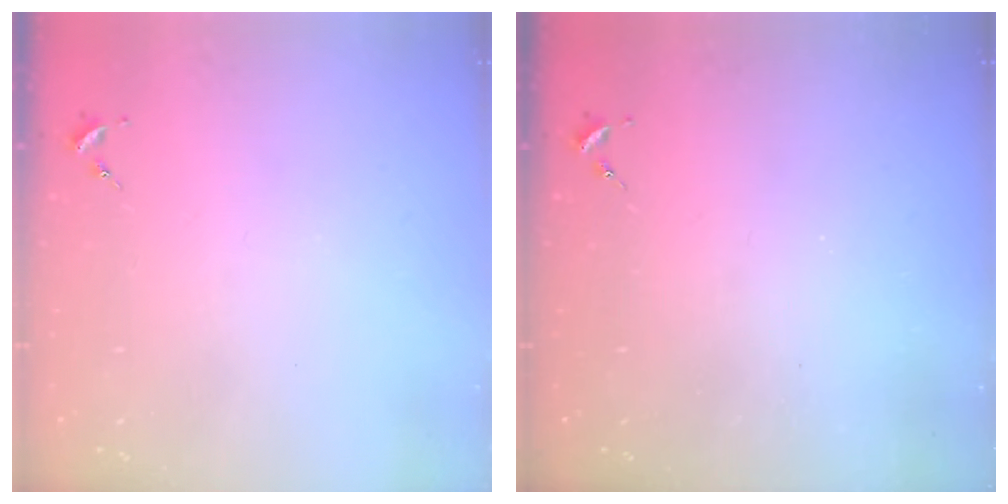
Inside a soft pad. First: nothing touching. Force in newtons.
{"total": 0.0}